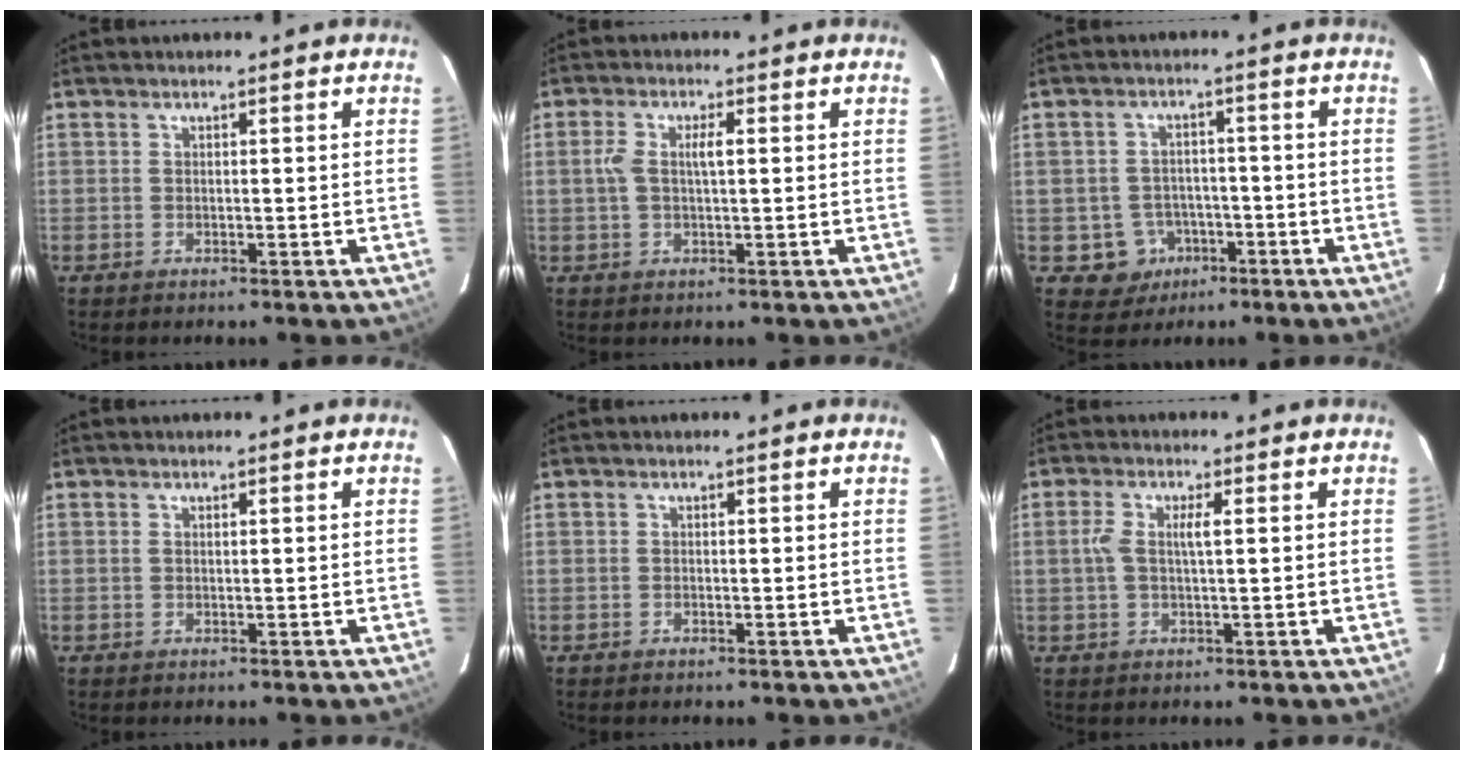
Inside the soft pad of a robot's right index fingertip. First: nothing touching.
{"total": 3.9, "force": [0.5, 1.1, 3.7], "torque": [-0.080, 0.011, 0.009]}
{"total": 6.0, "force": [-2.2, 5.5, 0.6], "torque": [-0.005, 0.012, -0.025]}
{"total": 0.5, "force": [0.2, 0.2, 0.4], "torque": [-0.013, 0.003, 0.005]}
{"total": 0.0}
{"total": 3.5, "force": [0.5, 0.6, 3.4], "torque": [-0.074, 0.007, 0.008]}